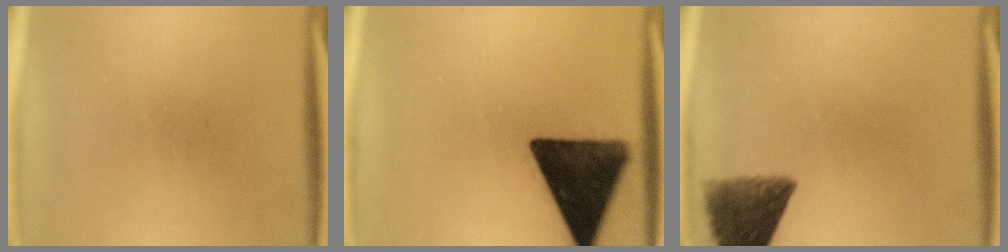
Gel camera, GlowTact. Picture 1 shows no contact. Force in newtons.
{"total": 16.0}
{"total": 8.8}